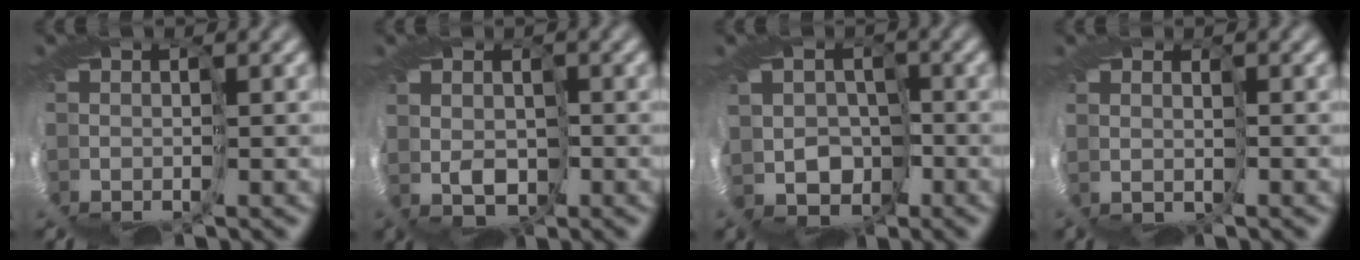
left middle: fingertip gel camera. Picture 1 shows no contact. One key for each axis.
{"total": 1.9, "fx": 1.7, "fy": 0.8, "fz": 0.1, "tx": -0.011, "ty": 0.000, "tz": 0.024}
{"total": 3.6, "fx": -0.4, "fy": 3.5, "fz": 0.6, "tx": 0.006, "ty": 0.009, "tz": -0.038}
{"total": 1.9, "fx": 1.8, "fy": 0.3, "fz": -0.4, "tx": 0.006, "ty": -0.003, "tz": 0.034}